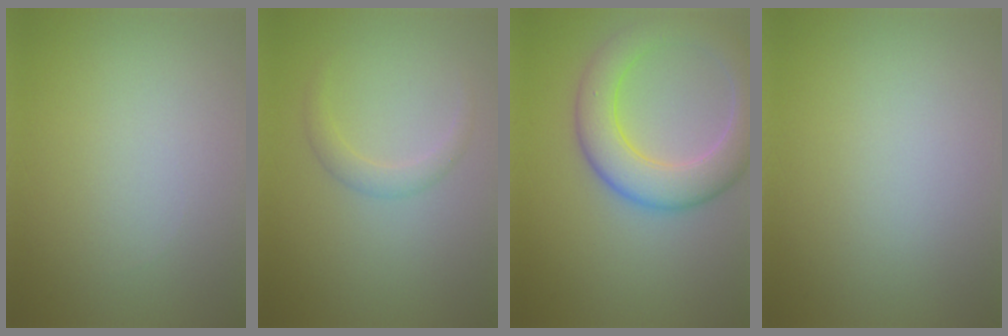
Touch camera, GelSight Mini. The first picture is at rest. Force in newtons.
{"total": 1.5, "press": 1.5, "slide": 0.1}
{"total": 6.6, "press": 6.6, "slide": 0.4}
{"total": 0.0}